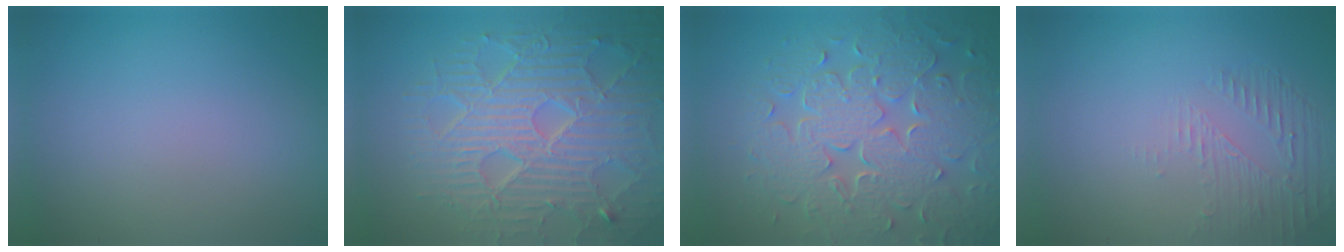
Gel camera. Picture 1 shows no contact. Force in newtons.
{"total": 9.6, "press": 6.4, "slide": 7.1}
{"total": 8.7, "press": 6.3, "slide": 6.0}
{"total": 1.7, "press": 0.6, "slide": 1.6}